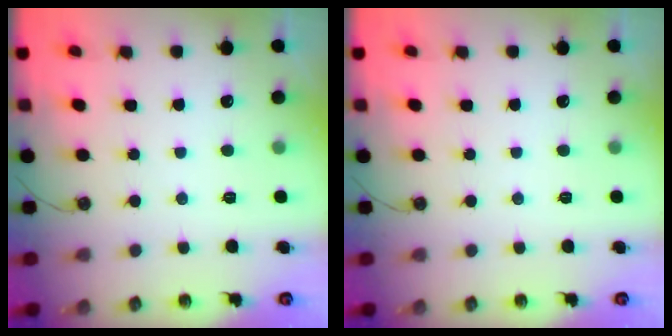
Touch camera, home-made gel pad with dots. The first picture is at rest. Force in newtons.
{"total": 0.0}